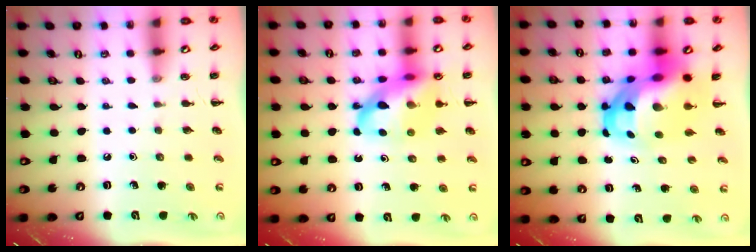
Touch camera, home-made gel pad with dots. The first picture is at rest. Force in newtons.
{"total": 15.9, "press": 15.4, "slide": 3.8}
{"total": 13.4, "press": 12.9, "slide": 3.4}